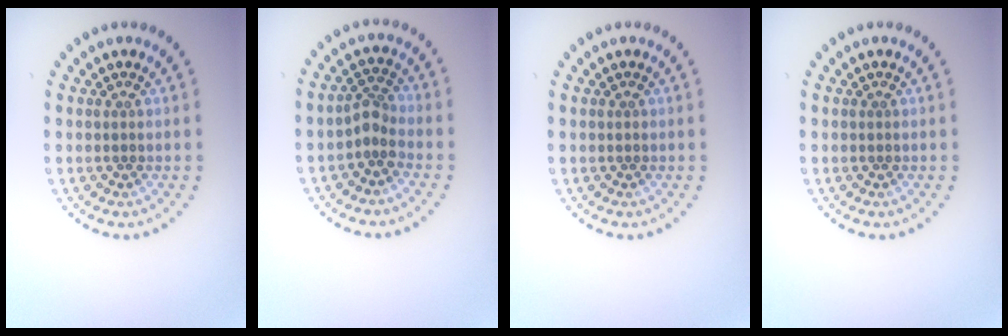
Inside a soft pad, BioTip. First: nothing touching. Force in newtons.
{"total": 1.9, "press": 1.4, "slide": 1.2}
{"total": 0.0}
{"total": 0.0}